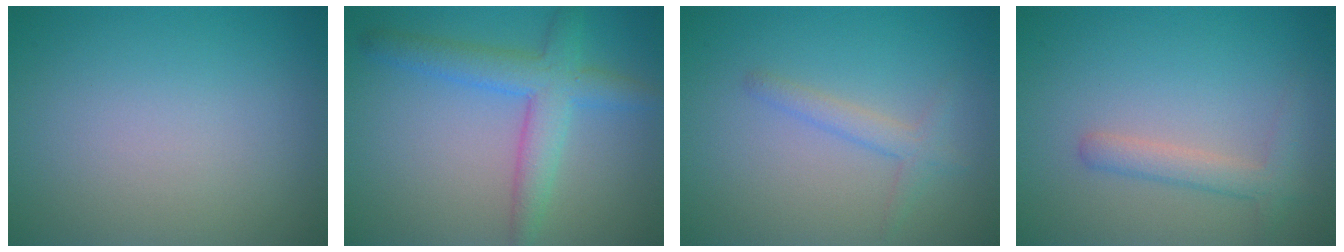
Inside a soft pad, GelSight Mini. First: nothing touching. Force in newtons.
{"total": 4.6, "press": 4.6, "slide": 0.2}
{"total": 1.8, "press": 1.8, "slide": 0.1}
{"total": 2.2, "press": 2.2, "slide": 0.2}